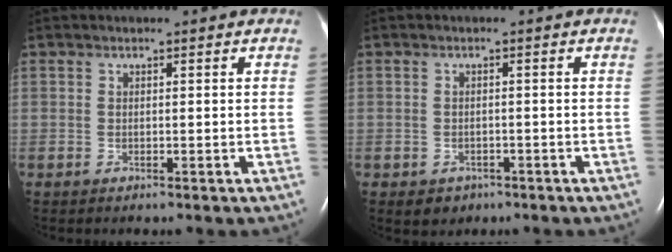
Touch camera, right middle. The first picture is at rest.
{"total": 2.4, "force": [-1.3, 1.9, 0.5], "torque": [-0.008, 0.006, -0.010]}